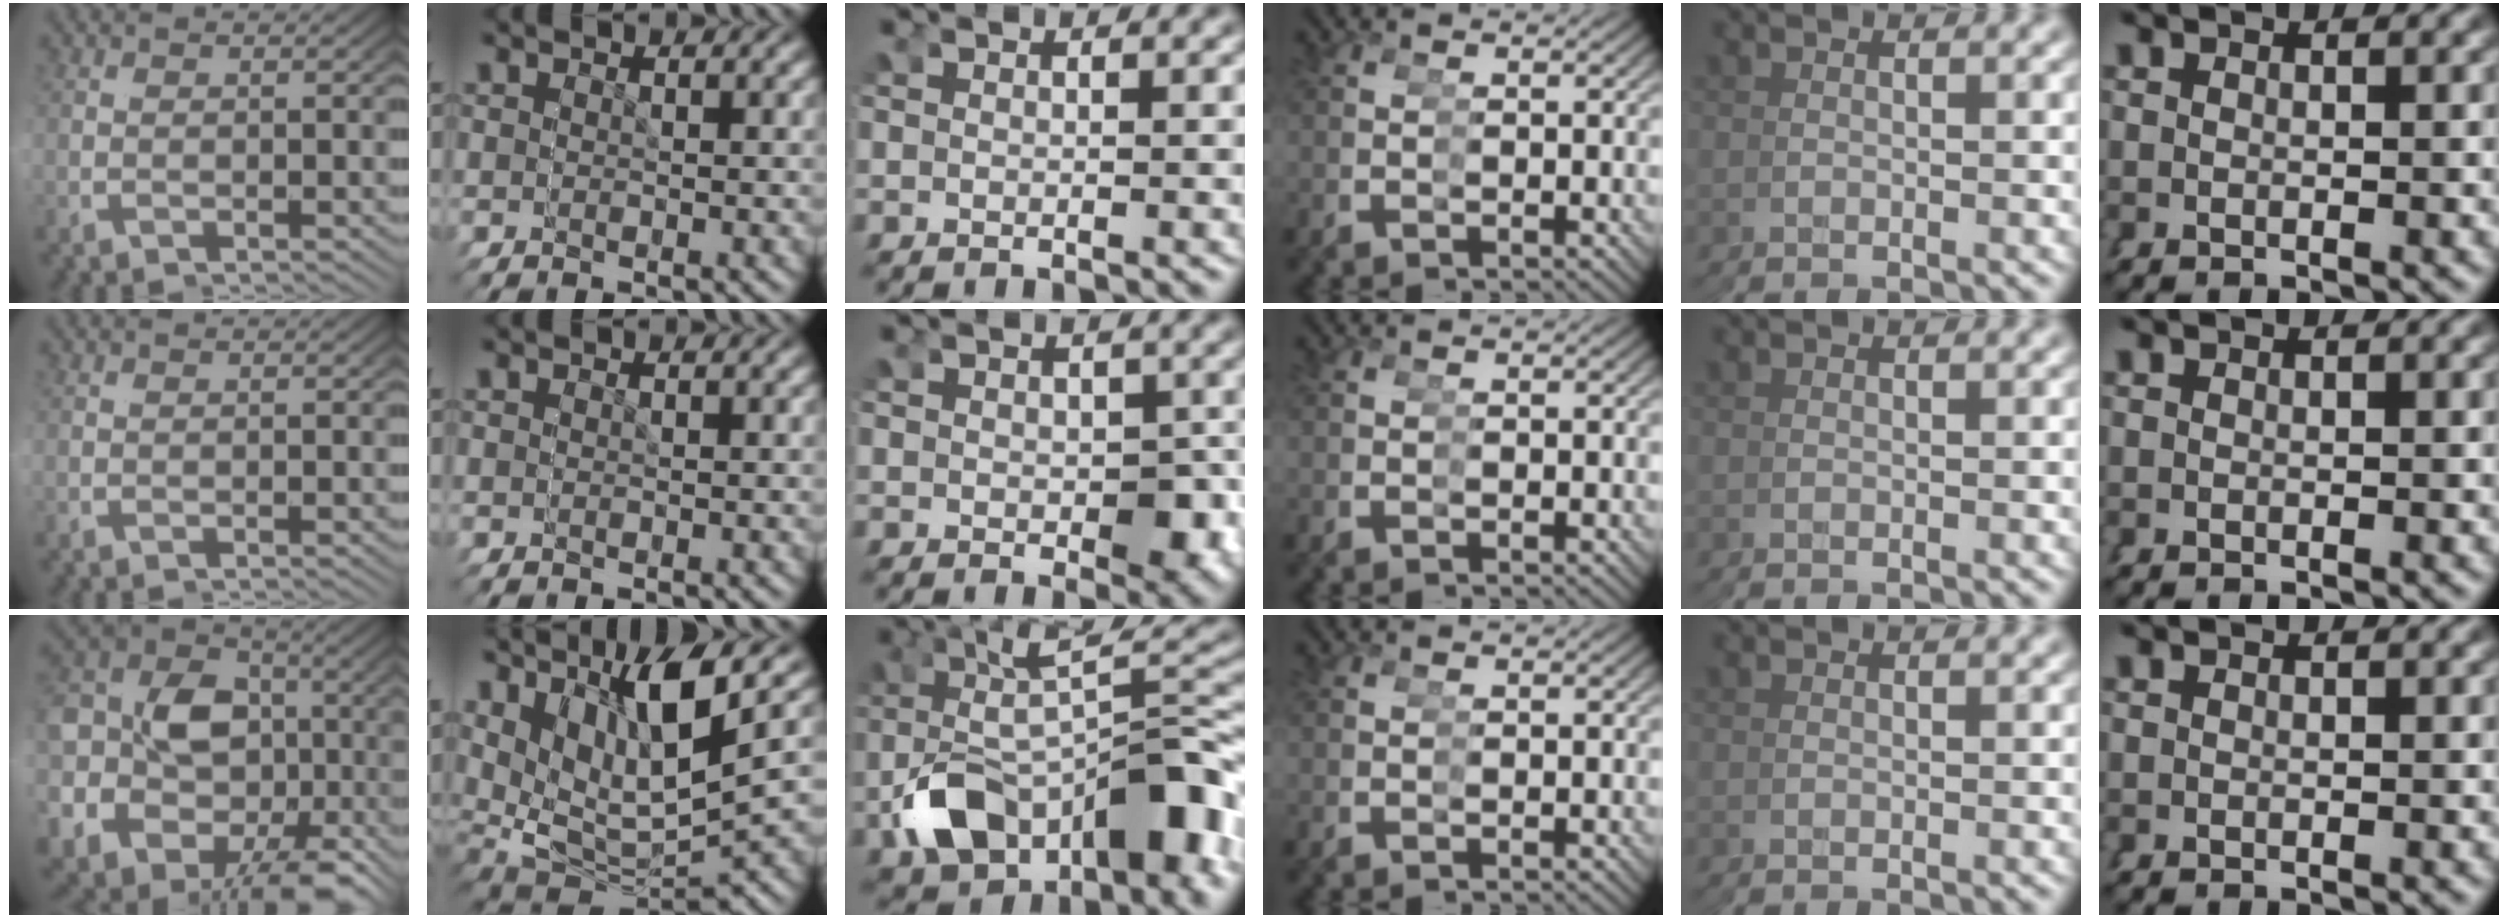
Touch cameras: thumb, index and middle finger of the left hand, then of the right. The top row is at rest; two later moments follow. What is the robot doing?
{"motion": "grasp_and_lifting", "object": "stress ball aka squeeze ball"}